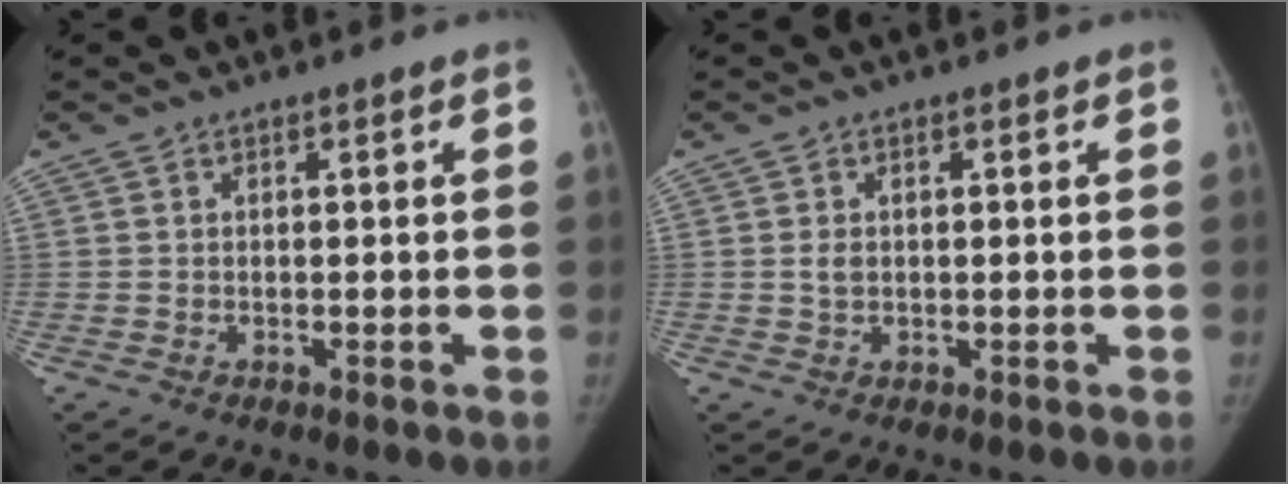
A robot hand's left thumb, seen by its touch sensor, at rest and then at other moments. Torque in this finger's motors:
{"motor_torque": [-0.17, 0.13, 0.42, -0.67, 0.09]}